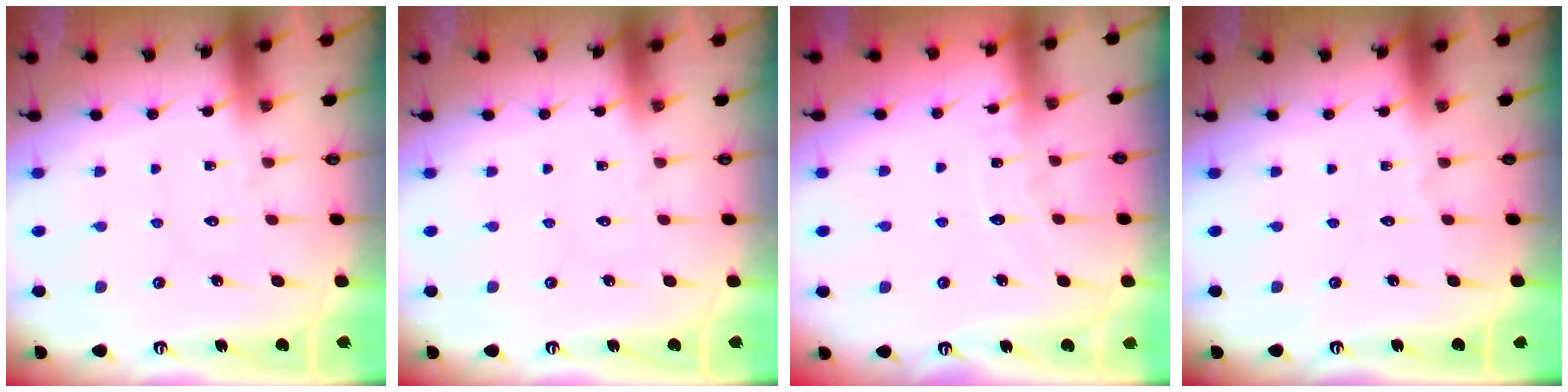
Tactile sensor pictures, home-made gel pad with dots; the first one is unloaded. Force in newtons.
{"total": 0.0}
{"total": 4.7, "press": 4.7, "slide": 0.4}
{"total": 0.0}